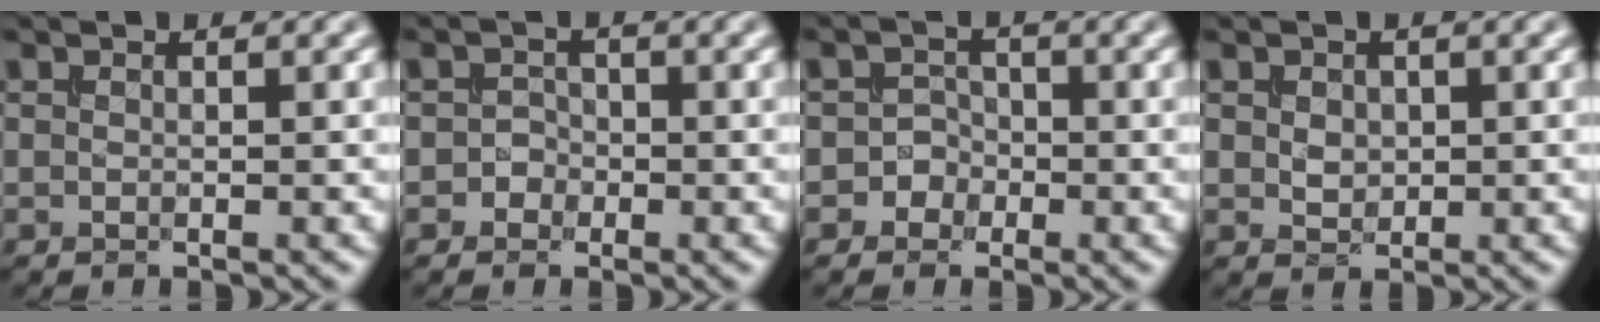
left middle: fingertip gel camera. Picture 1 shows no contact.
{"total": 1.2, "force": [-0.6, 1.1, 0.1], "torque": [0.005, 0.004, -0.013]}
{"total": 1.7, "force": [-0.7, 1.5, 0.1], "torque": [0.020, 0.007, -0.021]}
{"total": 1.4, "force": [0.2, 1.1, 0.8], "torque": [-0.019, -0.002, 0.006]}